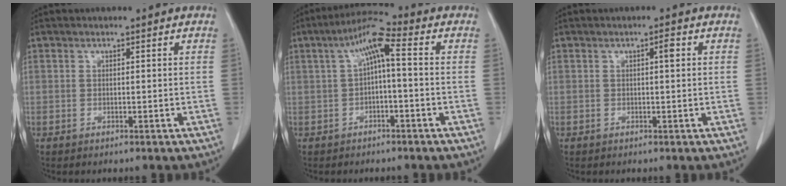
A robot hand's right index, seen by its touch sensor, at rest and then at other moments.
{"total": 6.7, "force": [0.9, 1.2, 6.6], "torque": [-0.120, 0.030, 0.013]}
{"total": 1.3, "force": [0.4, 0.1, 1.2], "torque": [-0.020, 0.003, 0.005]}